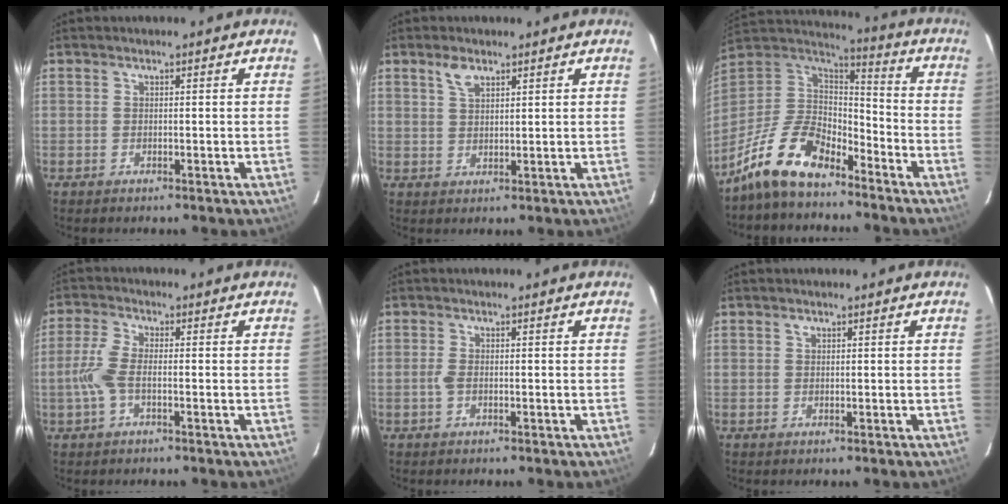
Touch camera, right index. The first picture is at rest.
{"total": 3.2, "force": [2.1, 1.5, 1.8], "torque": [-0.034, 0.005, 0.041]}
{"total": 17.0, "force": [-12.0, 7.6, 9.4], "torque": [-0.213, 0.000, -0.226]}
{"total": 5.2, "force": [-1.3, 1.6, 4.8], "torque": [-0.113, 0.004, -0.026]}
{"total": 1.4, "force": [-0.3, 0.4, 1.3], "torque": [-0.030, -0.001, -0.008]}
{"total": 0.6, "force": [0.4, 0.4, 0.2], "torque": [-0.003, 0.002, 0.007]}